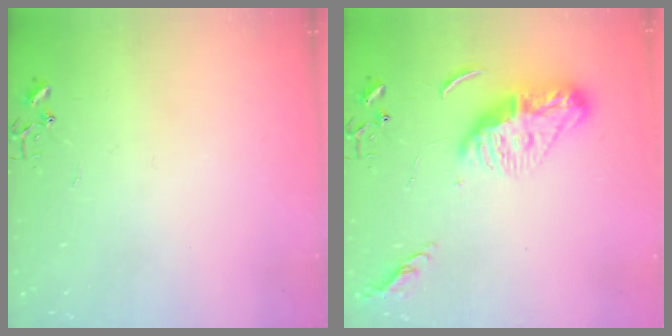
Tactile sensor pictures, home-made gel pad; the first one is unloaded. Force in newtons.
{"total": 12.4, "press": 12.3, "slide": 0.8}